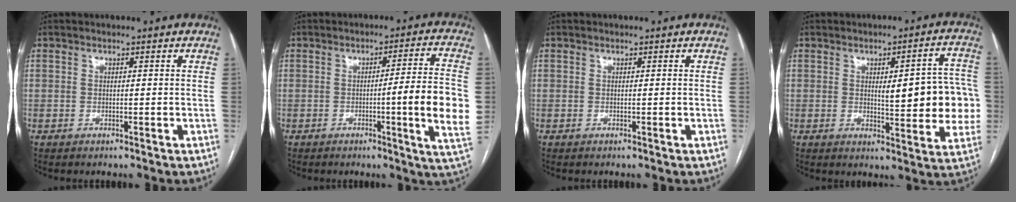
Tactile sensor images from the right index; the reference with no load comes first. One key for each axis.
{"total": 11.3, "fx": -1.6, "fy": -0.9, "fz": 11.1, "tx": -0.140, "ty": -0.008, "tz": -0.028}
{"total": 0.0}
{"total": 13.1, "fx": 0.1, "fy": 3.5, "fz": 12.6, "tx": -0.143, "ty": 0.016, "tz": 0.006}